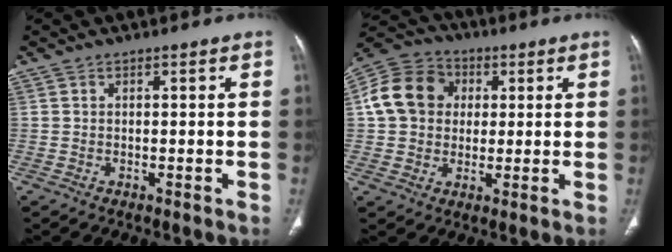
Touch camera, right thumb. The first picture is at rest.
{"total": 12.8, "force": [2.1, 10.8, 6.5], "torque": [-0.107, 0.016, 0.026]}